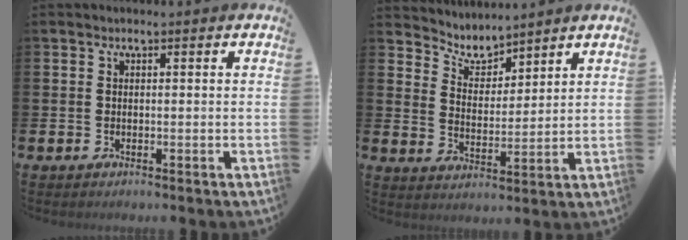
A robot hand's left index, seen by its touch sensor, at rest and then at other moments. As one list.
[{"total": 5.0, "force": [4.8, 1.4, 0.5], "torque": [-0.033, -0.030, 0.084]}]